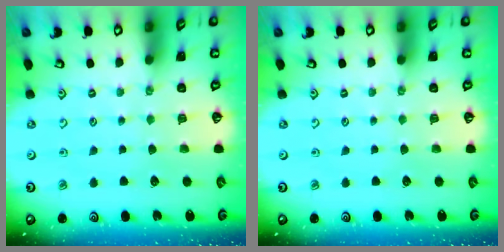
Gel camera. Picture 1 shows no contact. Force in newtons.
{"total": 0.0}